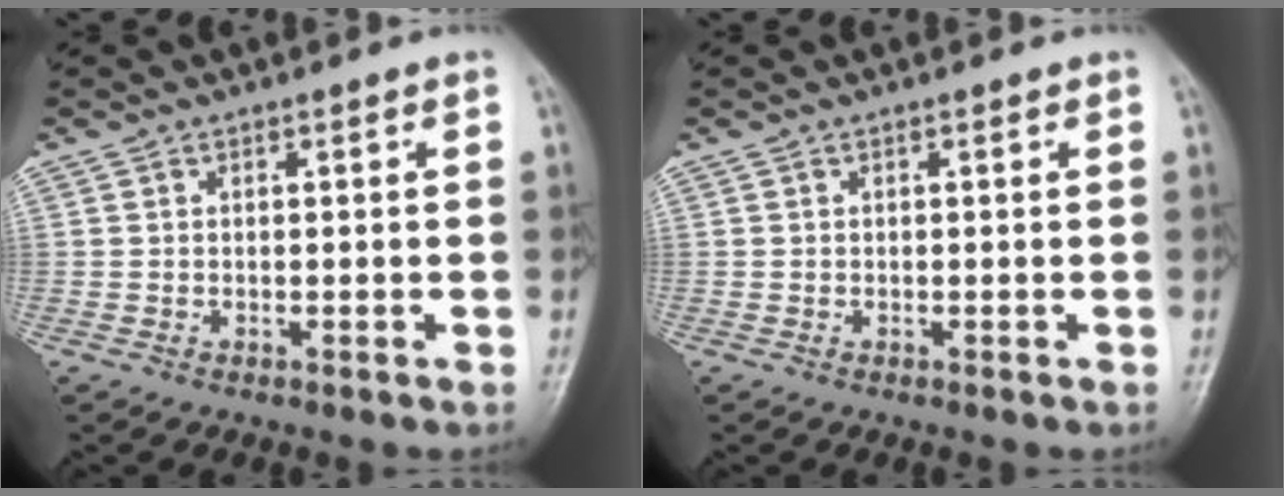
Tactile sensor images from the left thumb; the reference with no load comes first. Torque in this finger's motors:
{"motor_torque": [0.01, -0.01, -0.06, -0.07, 0.00]}